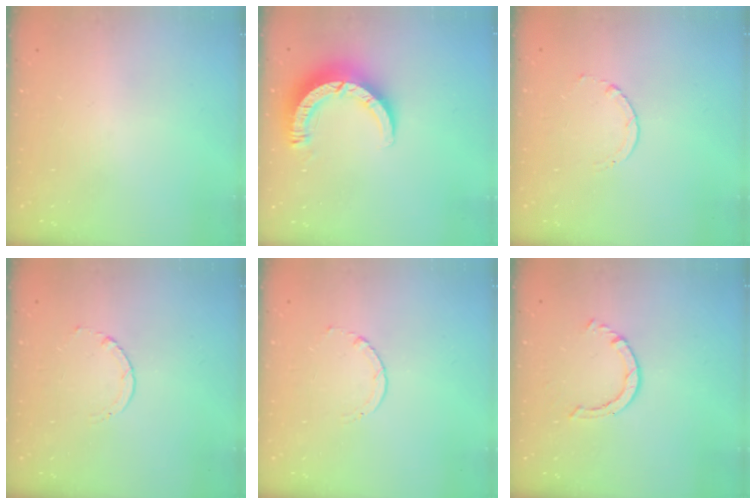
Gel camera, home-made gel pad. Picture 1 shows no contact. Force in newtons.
{"total": 9.1, "press": 9.1, "slide": 1.1}
{"total": 1.7, "press": 1.7, "slide": 0.2}
{"total": 1.7, "press": 1.7, "slide": 0.2}
{"total": 1.7, "press": 1.7, "slide": 0.2}
{"total": 2.5, "press": 2.5, "slide": 0.3}